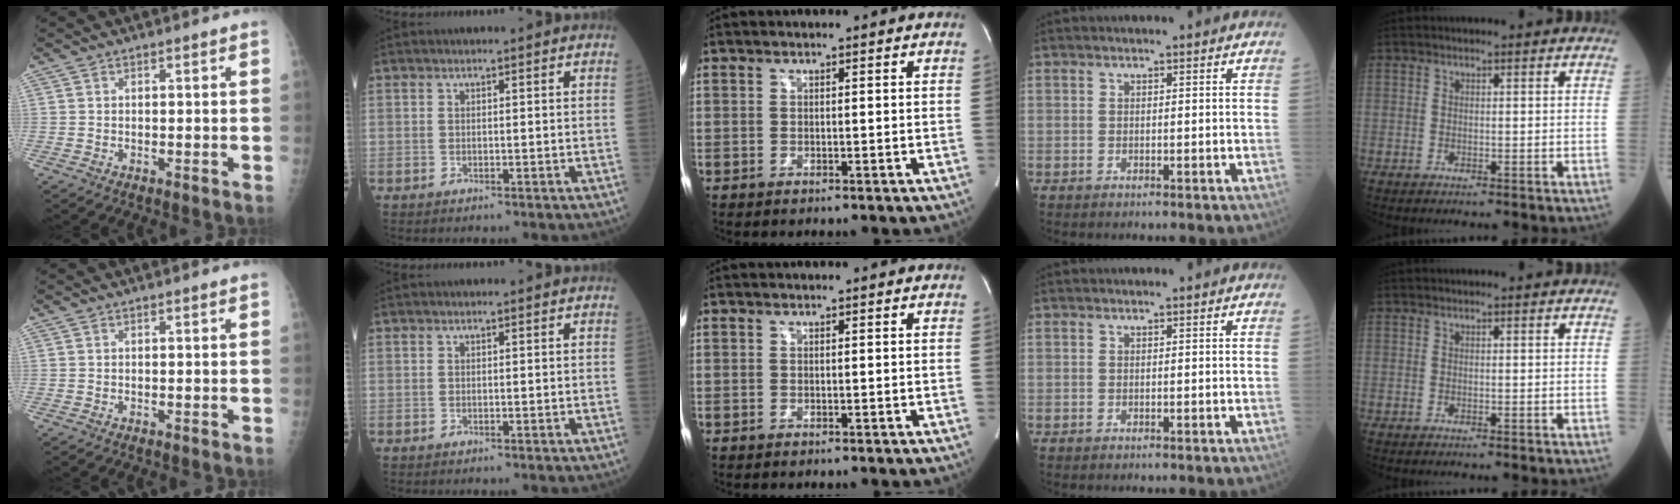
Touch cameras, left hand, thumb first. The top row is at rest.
{}